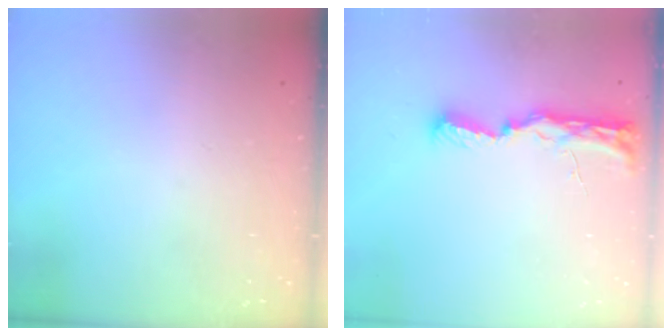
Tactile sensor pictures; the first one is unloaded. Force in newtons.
{"total": 9.6, "press": 9.3, "slide": 2.4}